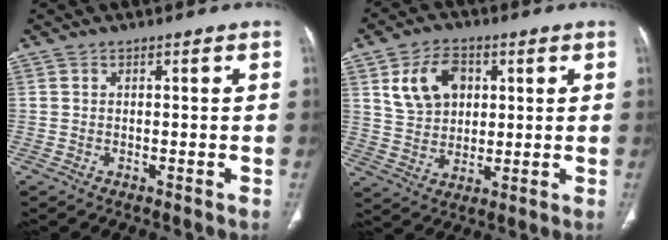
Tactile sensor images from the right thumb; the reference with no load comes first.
{"total": 10.4, "force": [3.5, 7.6, 6.2], "torque": [-0.085, -0.005, 0.071]}